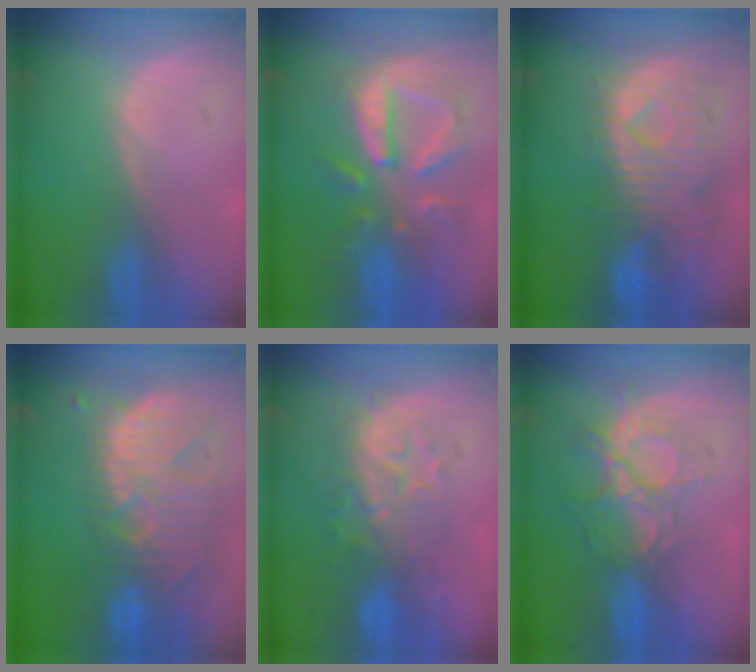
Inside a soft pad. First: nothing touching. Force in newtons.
{"total": 10.3, "press": 9.2, "slide": 4.6}
{"total": 11.2, "press": 9.7, "slide": 5.4}
{"total": 13.9, "press": 11.7, "slide": 7.5}
{"total": 8.4, "press": 8.3, "slide": 1.3}
{"total": 9.2, "press": 7.8, "slide": 4.8}